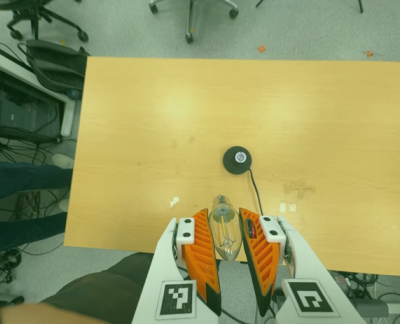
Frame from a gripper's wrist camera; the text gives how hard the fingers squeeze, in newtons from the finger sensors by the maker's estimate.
{"total": 13.7, "left": 15.6, "right": 11.8}